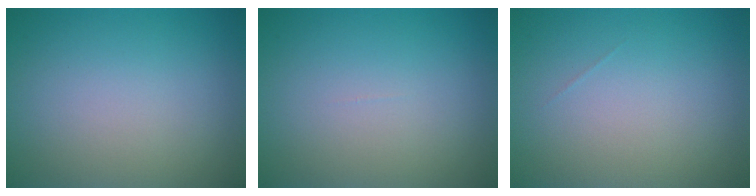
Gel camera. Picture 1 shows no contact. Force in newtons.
{"total": 0.0}
{"total": 0.0}